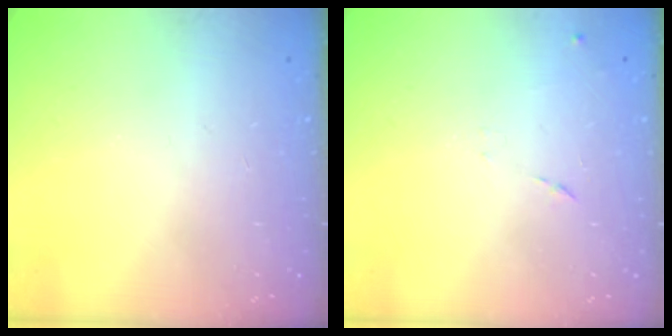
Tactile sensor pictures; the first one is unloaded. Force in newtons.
{"total": 6.6, "press": 6.6, "slide": 0.4}